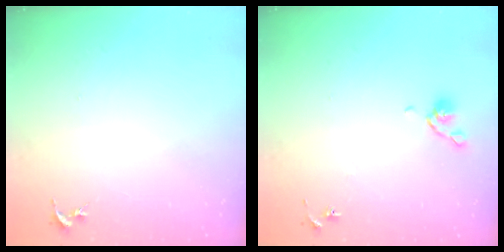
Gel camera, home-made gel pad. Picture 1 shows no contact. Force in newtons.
{"total": 5.2, "press": 5.1, "slide": 1.0}